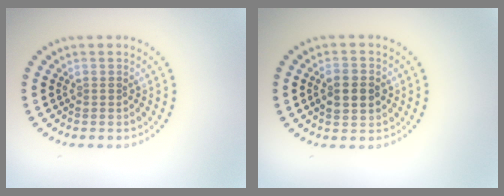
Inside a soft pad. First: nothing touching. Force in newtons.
{"total": 3.2, "press": 3.2, "slide": 0.0}